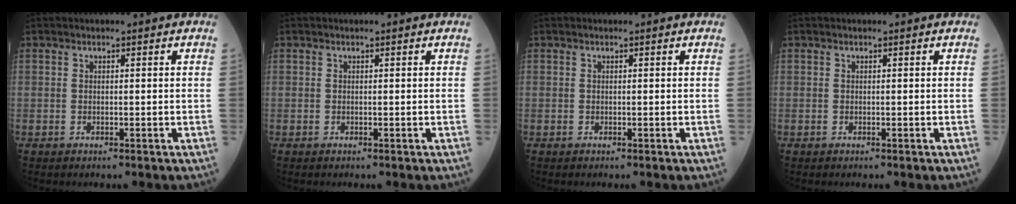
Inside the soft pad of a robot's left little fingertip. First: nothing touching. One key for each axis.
{"total": 0.0}
{"total": 0.0}
{"total": 0.0}